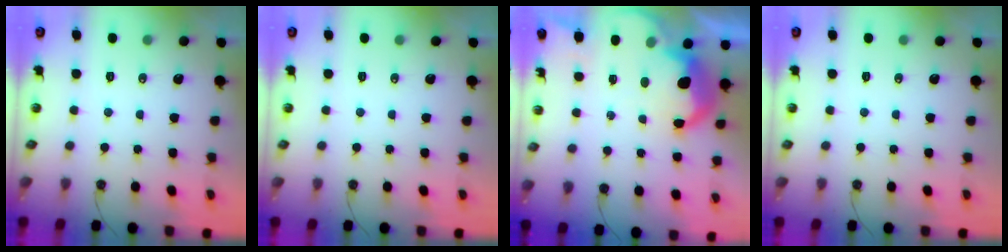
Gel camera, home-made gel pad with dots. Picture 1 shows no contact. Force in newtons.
{"total": 0.0}
{"total": 11.3, "press": 11.2, "slide": 1.0}
{"total": 0.0}